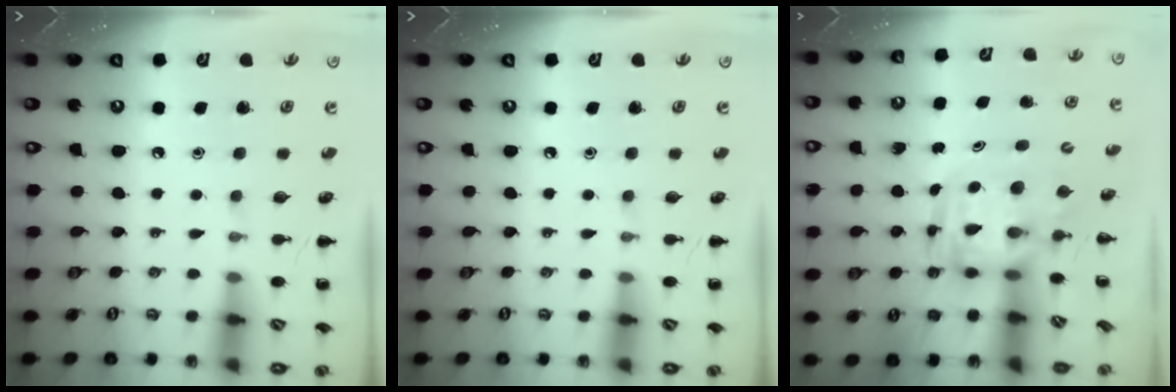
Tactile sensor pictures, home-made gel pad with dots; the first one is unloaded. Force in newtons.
{"total": 0.0}
{"total": 3.6, "press": 3.5, "slide": 0.7}